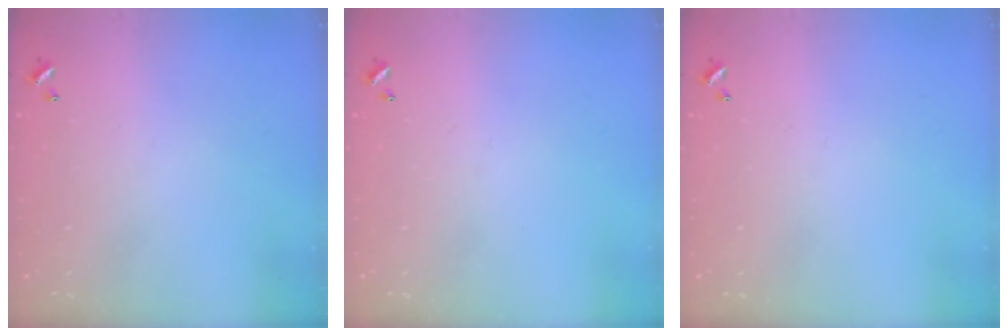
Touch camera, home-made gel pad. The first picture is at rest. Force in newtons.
{"total": 0.0}
{"total": 0.0}